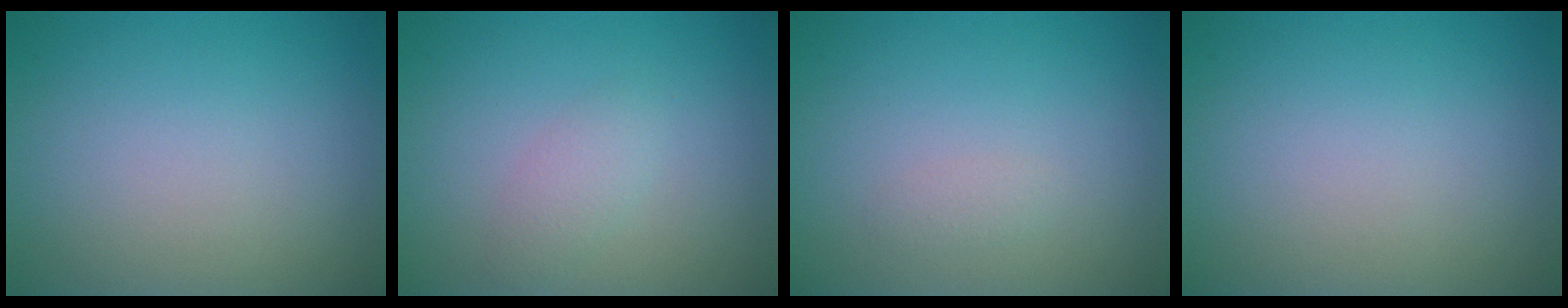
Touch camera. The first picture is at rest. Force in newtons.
{"total": 1.5, "press": 1.5, "slide": 0.1}
{"total": 0.7, "press": 0.7, "slide": 0.1}
{"total": 0.0}